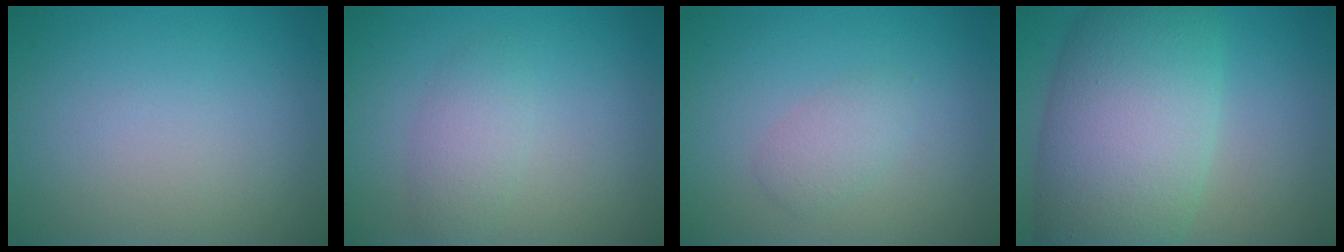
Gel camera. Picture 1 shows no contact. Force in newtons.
{"total": 2.2, "press": 2.2, "slide": 0.1}
{"total": 1.7, "press": 1.7, "slide": 0.1}
{"total": 11.3, "press": 11.3, "slide": 0.5}